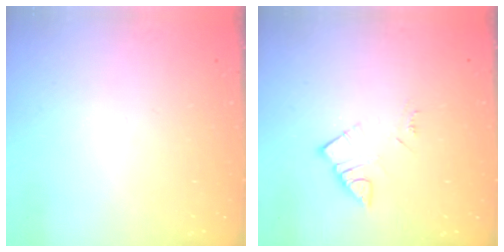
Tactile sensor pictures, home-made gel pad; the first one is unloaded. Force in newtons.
{"total": 5.0, "press": 5.0, "slide": 0.2}